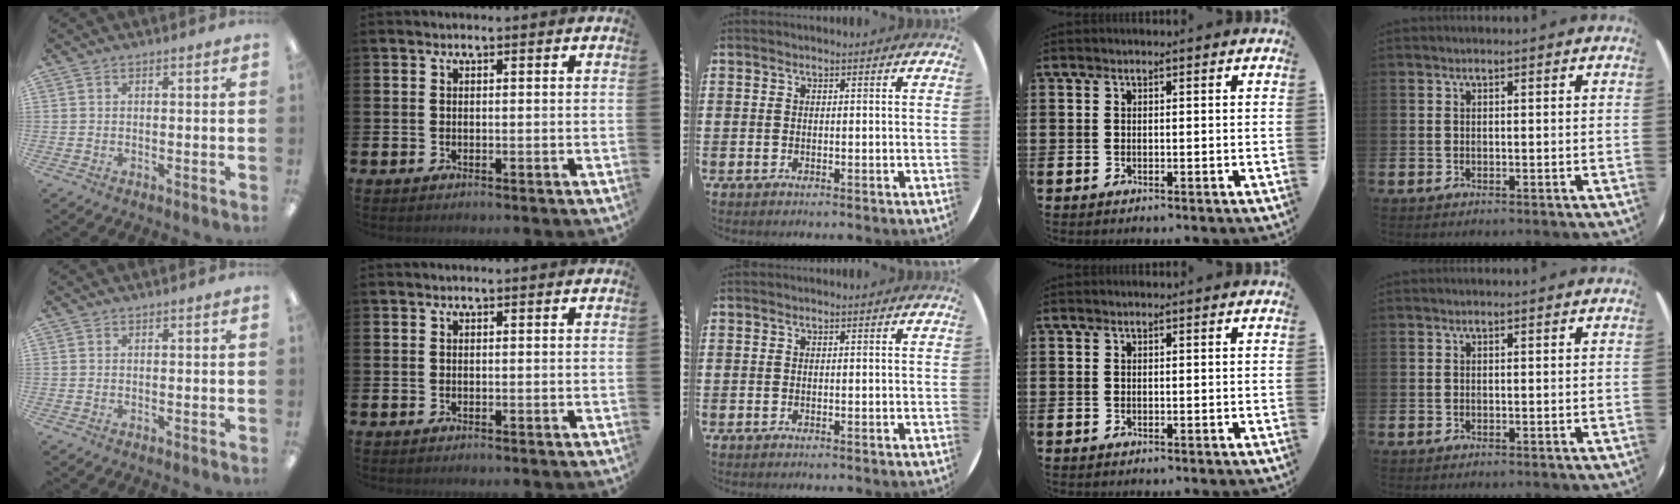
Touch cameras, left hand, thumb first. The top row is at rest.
{}